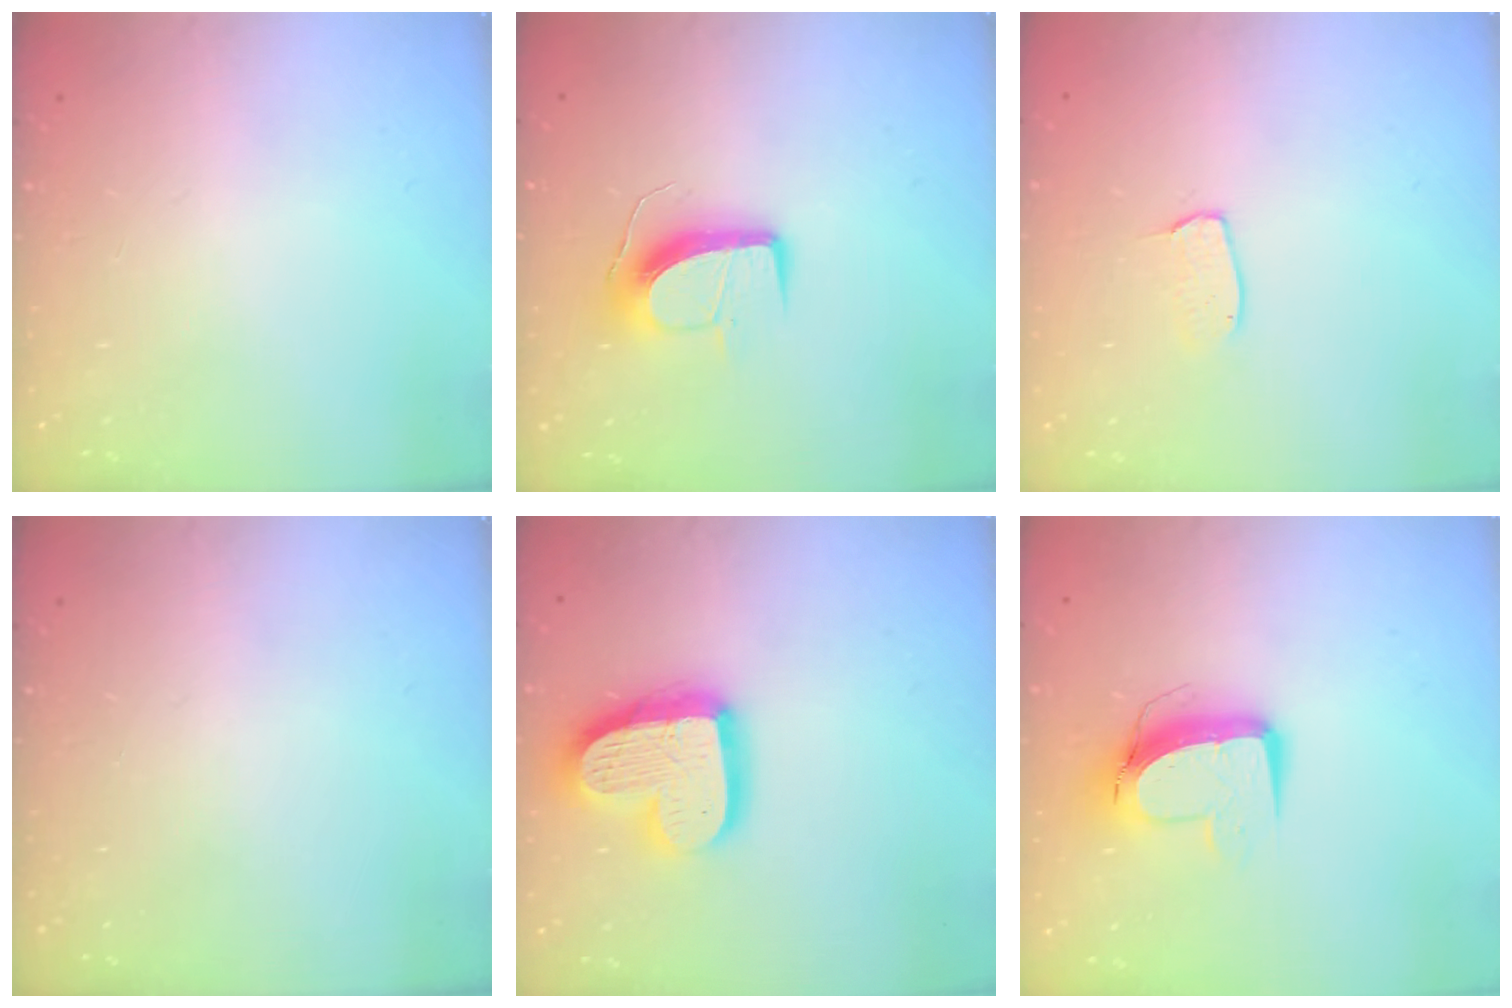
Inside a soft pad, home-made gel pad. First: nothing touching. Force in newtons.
{"total": 10.7, "press": 10.7, "slide": 0.4}
{"total": 4.0, "press": 4.0, "slide": 0.2}
{"total": 0.0}
{"total": 17.7, "press": 17.7, "slide": 1.1}
{"total": 10.5, "press": 10.5, "slide": 0.7}